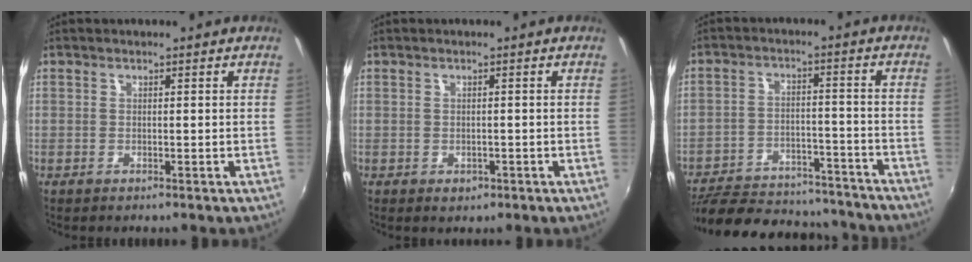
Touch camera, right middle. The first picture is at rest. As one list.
[{"total": 1.7, "force": [-0.8, 1.3, 0.9], "torque": [-0.016, -0.004, -0.008]}, {"total": 24.3, "force": [-21.1, 8.0, 9.0], "torque": [-0.187, 0.012, -0.280]}]